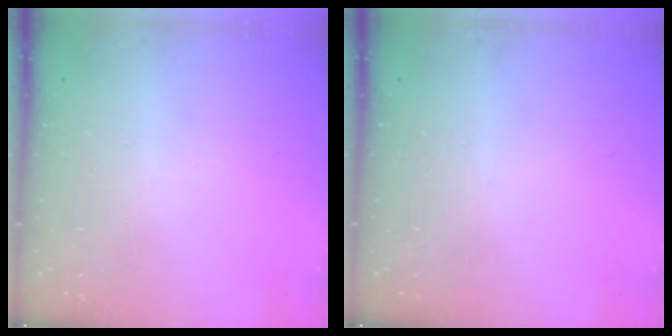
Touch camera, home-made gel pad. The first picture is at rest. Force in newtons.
{"total": 0.0}